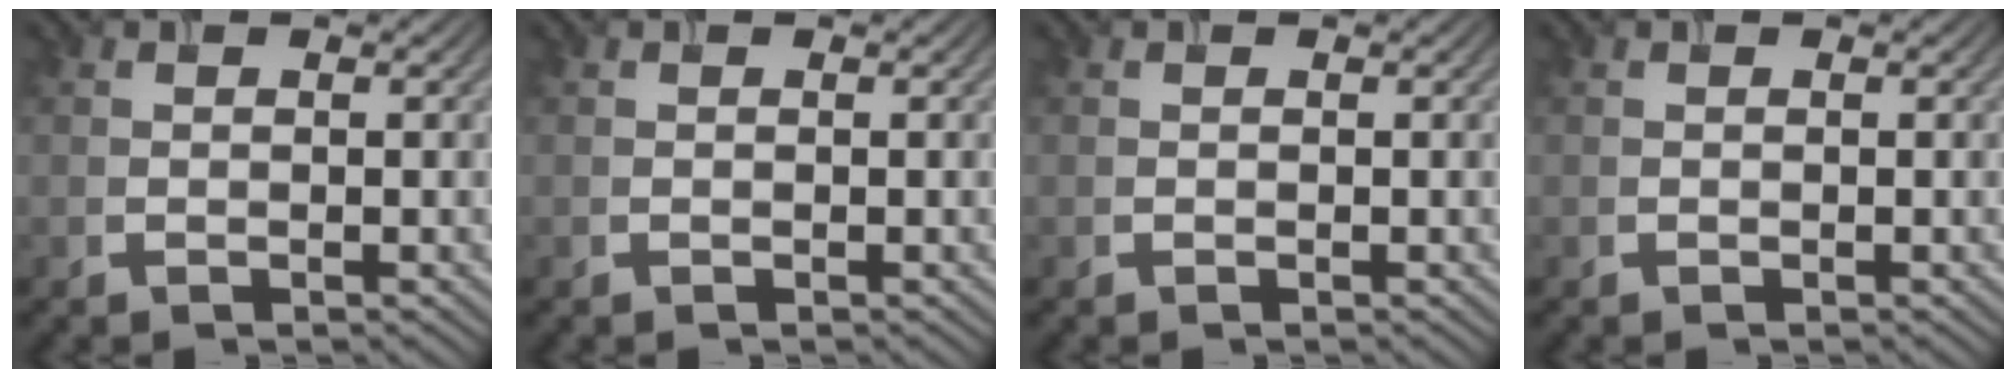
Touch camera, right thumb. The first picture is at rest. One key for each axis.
{"total": 0.0}
{"total": 0.0}
{"total": 0.0}